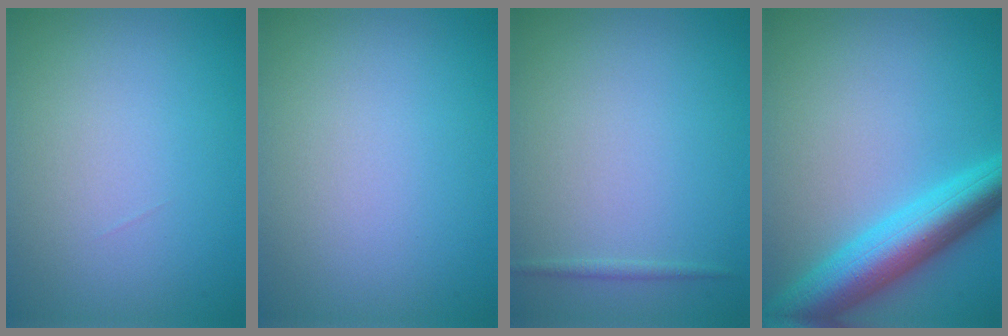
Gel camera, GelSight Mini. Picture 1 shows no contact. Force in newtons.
{"total": 0.0}
{"total": 0.5, "press": 0.5, "slide": 0.1}
{"total": 7.3, "press": 7.3, "slide": 0.2}